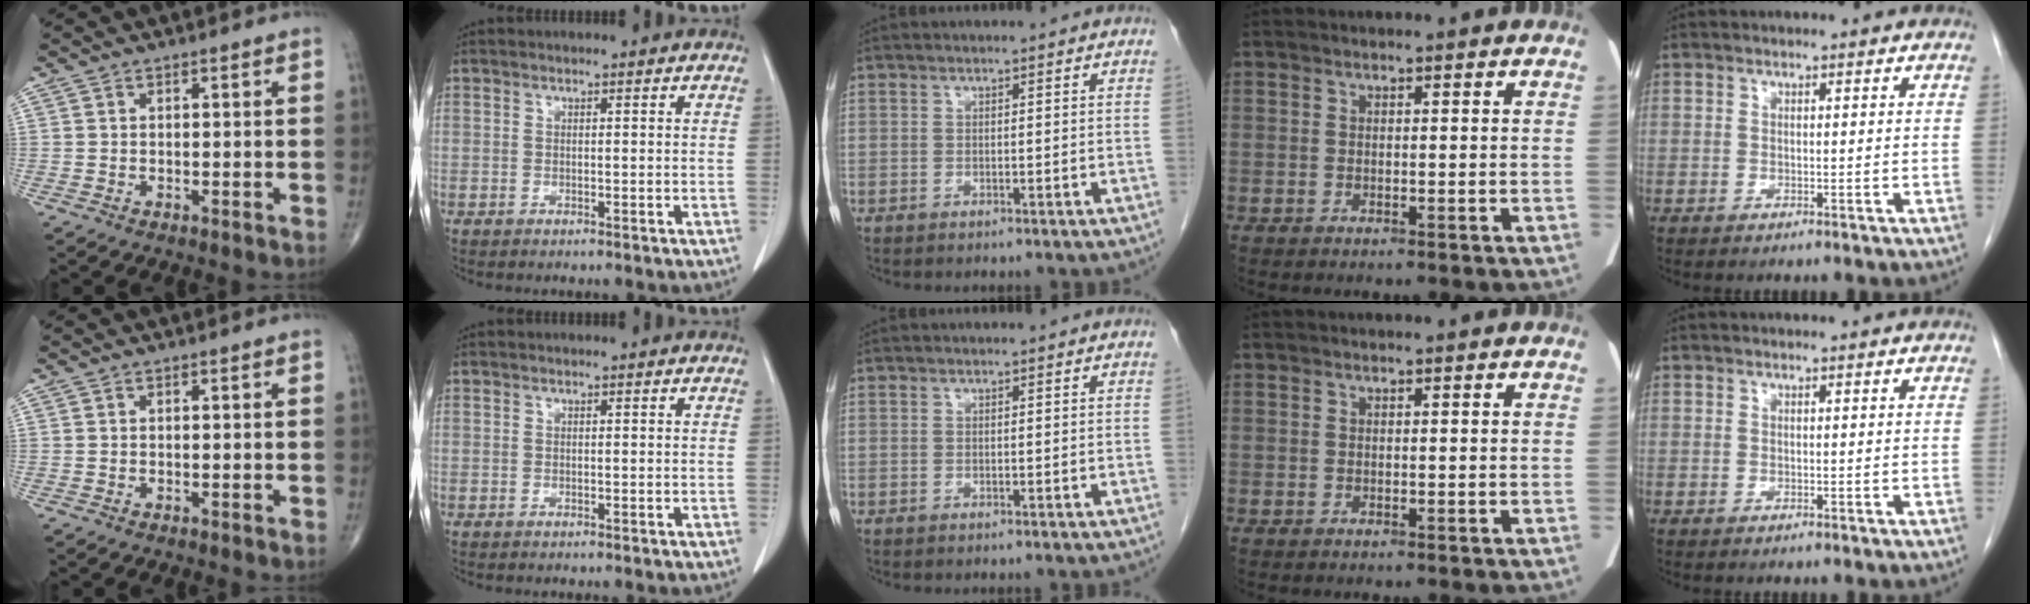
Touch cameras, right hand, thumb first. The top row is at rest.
{}